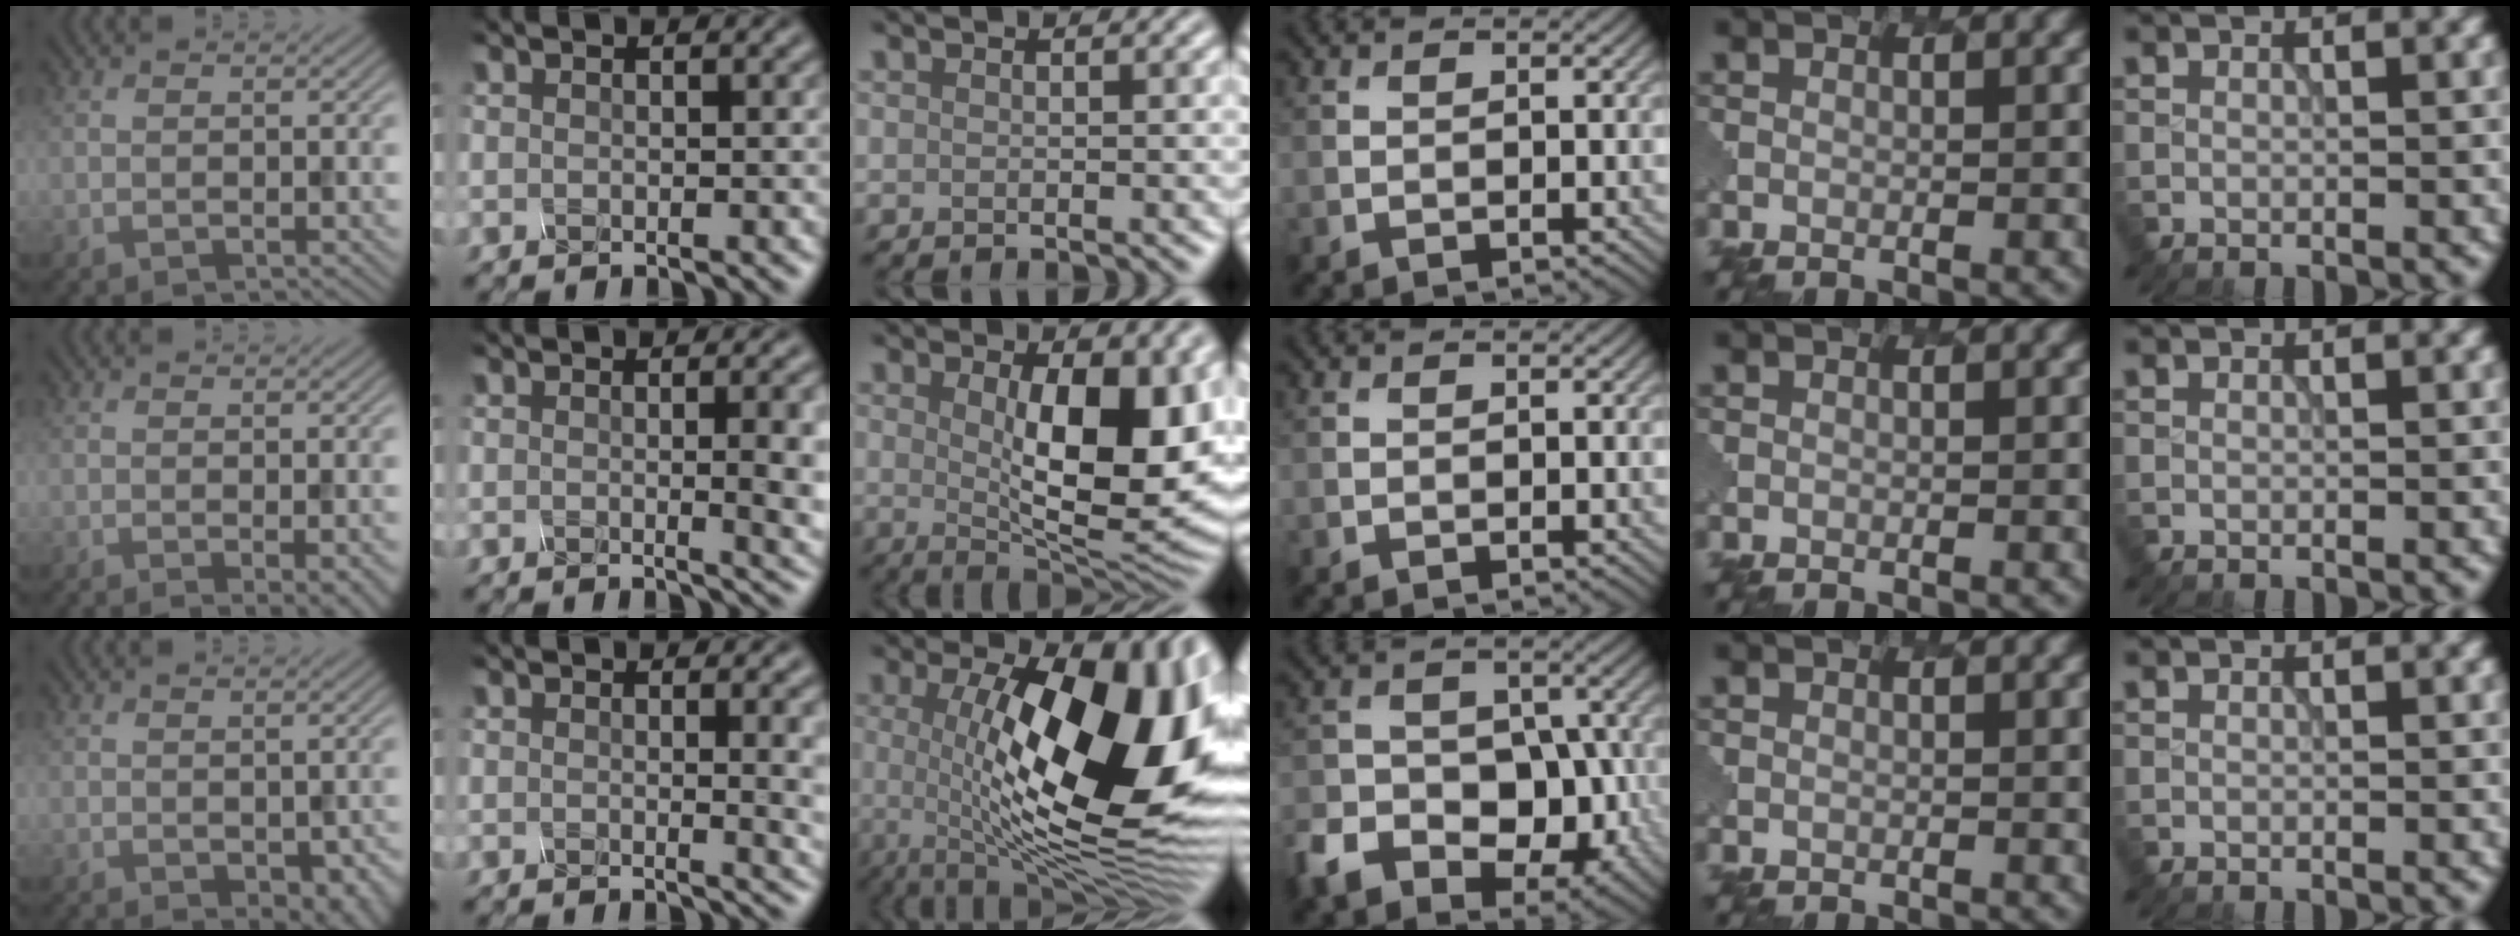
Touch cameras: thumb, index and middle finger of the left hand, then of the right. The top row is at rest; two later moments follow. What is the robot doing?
{"motion": "screw", "object": "spray bottle"}